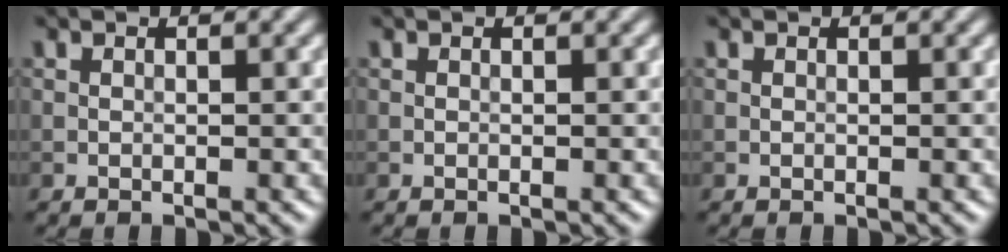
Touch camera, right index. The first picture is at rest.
{"total": 0.0}
{"total": 0.0}